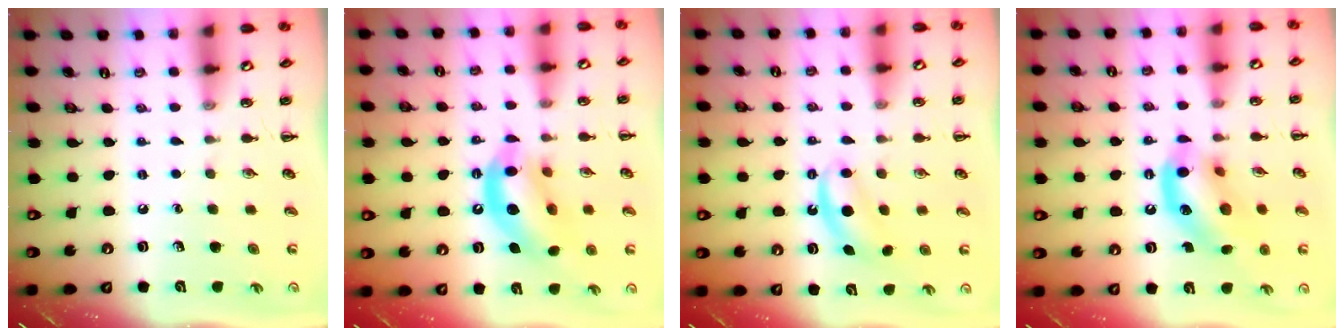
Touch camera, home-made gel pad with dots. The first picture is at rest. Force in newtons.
{"total": 13.4, "press": 12.9, "slide": 3.4}
{"total": 5.6, "press": 5.5, "slide": 1.3}
{"total": 13.9, "press": 13.7, "slide": 2.5}